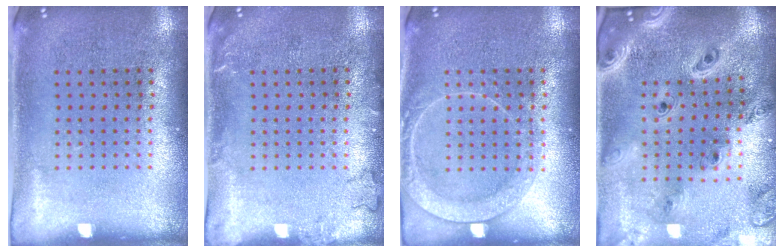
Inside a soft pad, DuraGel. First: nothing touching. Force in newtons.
{"total": 1.2, "press": 1.2, "slide": 0.3}
{"total": 2.3, "press": 2.3, "slide": 0.3}
{"total": 2.7, "press": 2.4, "slide": 1.3}